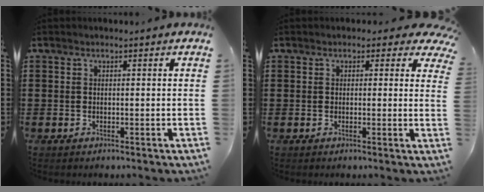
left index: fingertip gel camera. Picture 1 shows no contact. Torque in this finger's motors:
{"motor_torque": [1.52, -0.24, 0.28, 0.05]}